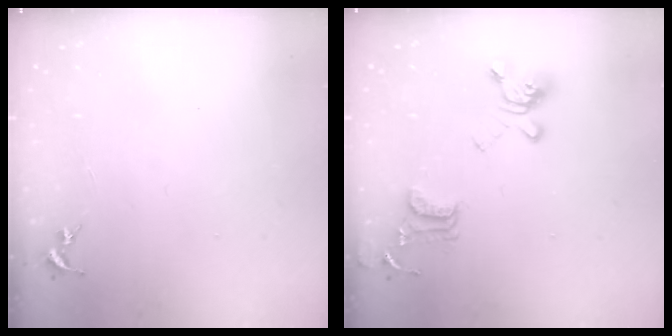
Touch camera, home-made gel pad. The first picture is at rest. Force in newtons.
{"total": 16.4, "press": 16.3, "slide": 1.5}